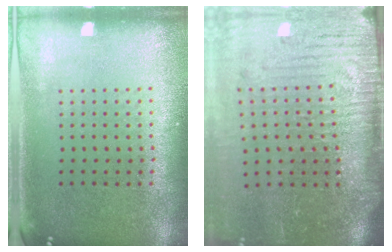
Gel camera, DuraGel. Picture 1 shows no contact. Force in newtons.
{"total": 5.2, "press": 4.3, "slide": 2.9}